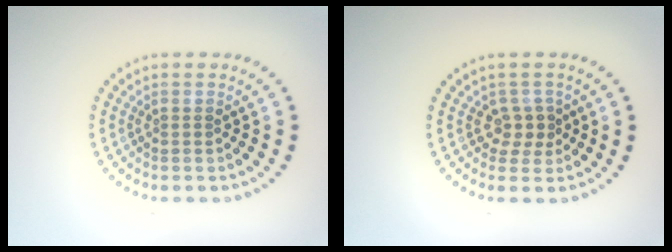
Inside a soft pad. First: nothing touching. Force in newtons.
{"total": 1.9, "press": 1.6, "slide": 1.0}